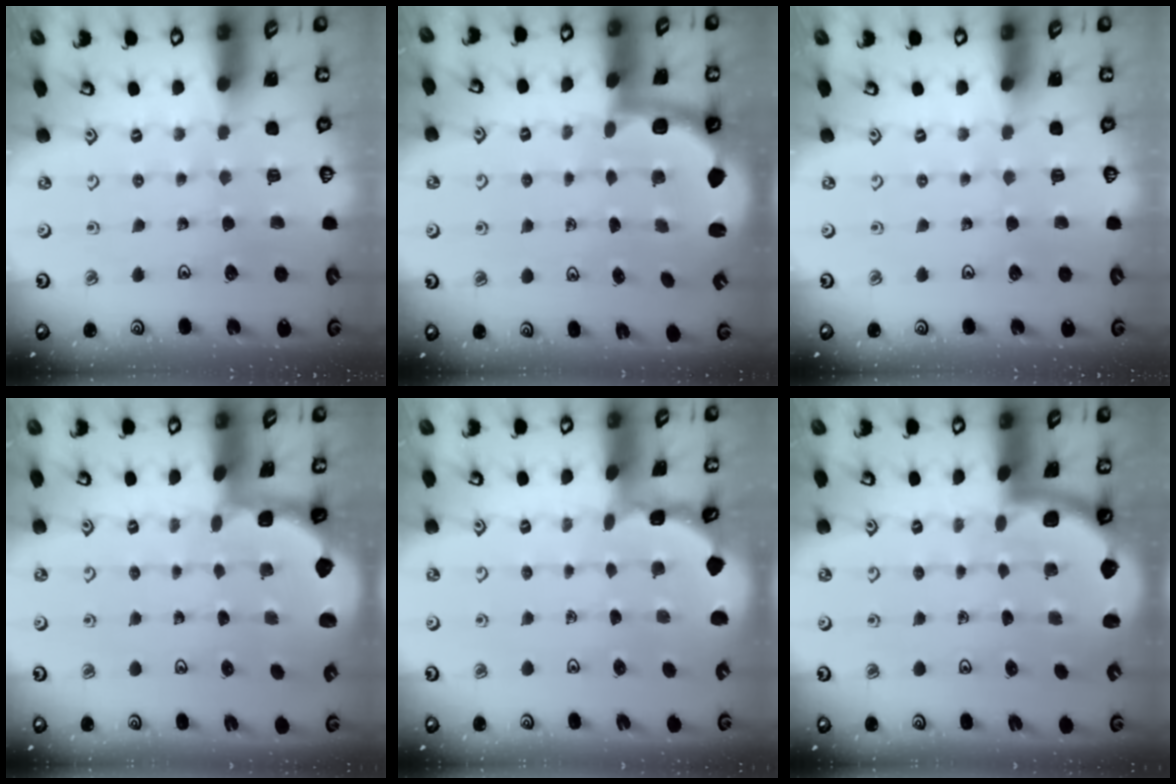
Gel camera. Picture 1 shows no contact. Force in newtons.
{"total": 2.3, "press": 2.0, "slide": 1.1}
{"total": 0.0}
{"total": 1.2, "press": 1.2, "slide": 0.2}
{"total": 1.5, "press": 1.5, "slide": 0.2}
{"total": 1.8, "press": 1.8, "slide": 0.3}